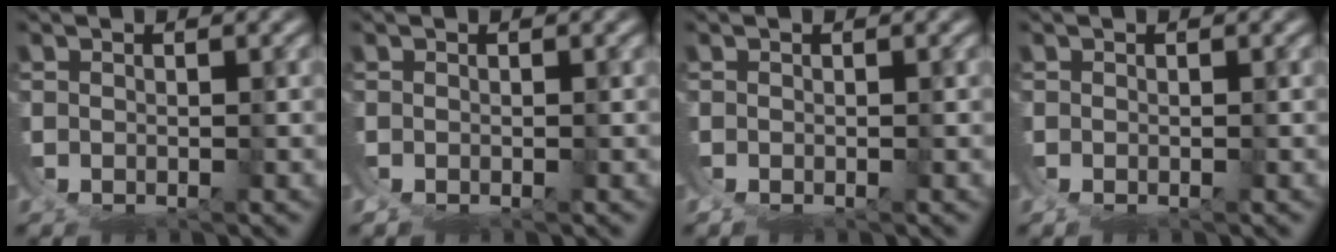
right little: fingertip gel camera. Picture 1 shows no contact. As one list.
[{"total": 2.4, "force": [-0.8, 2.1, 0.7], "torque": [-0.029, -0.008, -0.016]}, {"total": 2.1, "force": [-0.7, 1.8, 0.7], "torque": [-0.026, -0.007, -0.015]}, {"total": 0.8, "force": [-0.3, 0.5, 0.6], "torque": [-0.012, 0.001, -0.007]}]